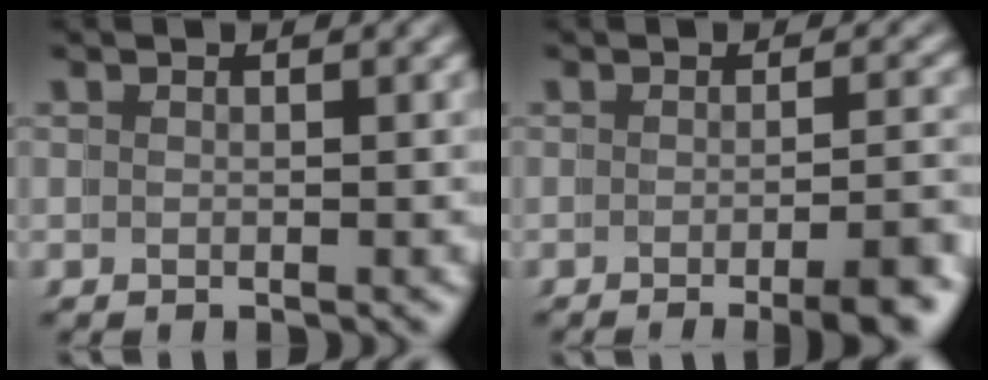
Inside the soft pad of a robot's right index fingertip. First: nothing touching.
{"total": 4.8, "force": [-3.7, -0.5, 3.0], "torque": [-0.023, -0.003, -0.055]}